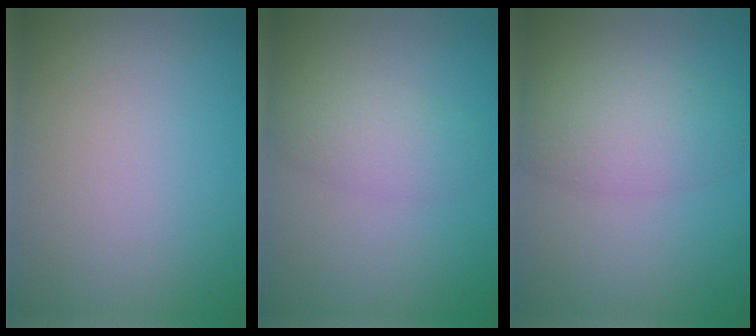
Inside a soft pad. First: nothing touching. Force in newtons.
{"total": 2.6, "press": 2.6, "slide": 0.2}
{"total": 4.0, "press": 4.0, "slide": 0.1}